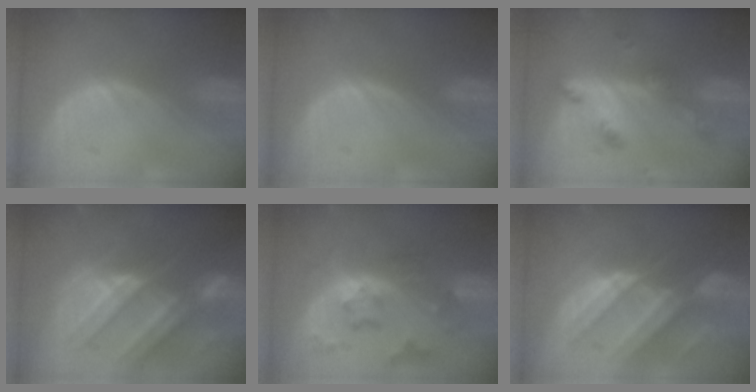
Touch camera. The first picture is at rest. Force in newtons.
{"total": 0.0}
{"total": 6.2, "press": 5.5, "slide": 2.9}
{"total": 10.9, "press": 9.7, "slide": 4.9}
{"total": 8.0, "press": 7.0, "slide": 3.9}
{"total": 10.4, "press": 9.2, "slide": 4.8}